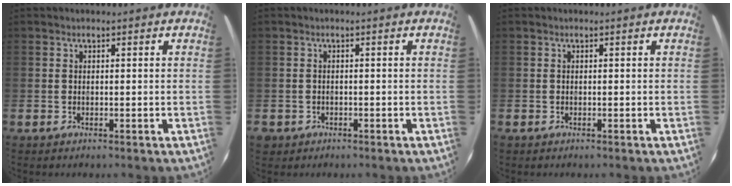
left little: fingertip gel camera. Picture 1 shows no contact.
{"total": 0.7, "force": [-0.4, 0.6, 0.0], "torque": [-0.003, 0.006, -0.012]}
{"total": 0.0}